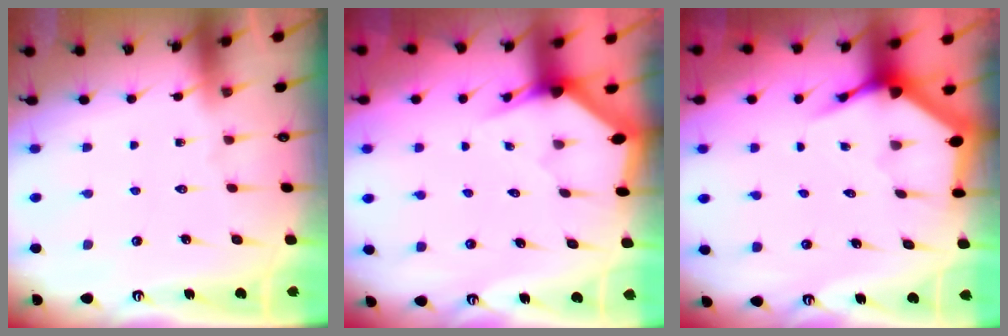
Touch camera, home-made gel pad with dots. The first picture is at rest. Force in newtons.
{"total": 2.9, "press": 2.9, "slide": 0.1}
{"total": 4.1, "press": 4.1, "slide": 0.6}